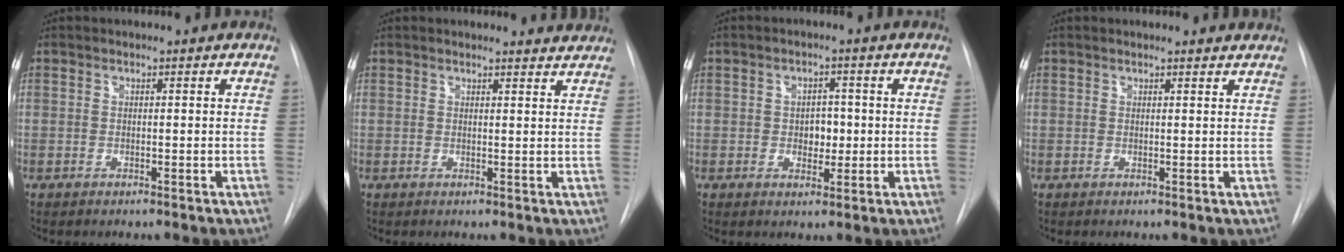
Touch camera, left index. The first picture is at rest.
{"total": 3.2, "force": [3.2, 0.4, -0.1], "torque": [-0.003, -0.012, 0.020]}
{"total": 3.3, "force": [-0.1, 2.3, 2.4], "torque": [-0.027, 0.001, 0.000]}
{"total": 2.4, "force": [2.3, 0.3, 0.1], "torque": [-0.009, -0.003, 0.017]}